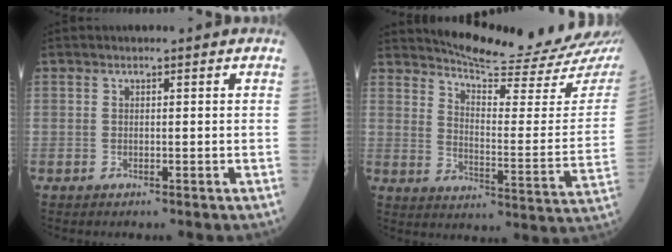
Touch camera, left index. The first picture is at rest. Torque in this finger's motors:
{"motor_torque": [0.99, -1.15, 0.10, 0.03]}